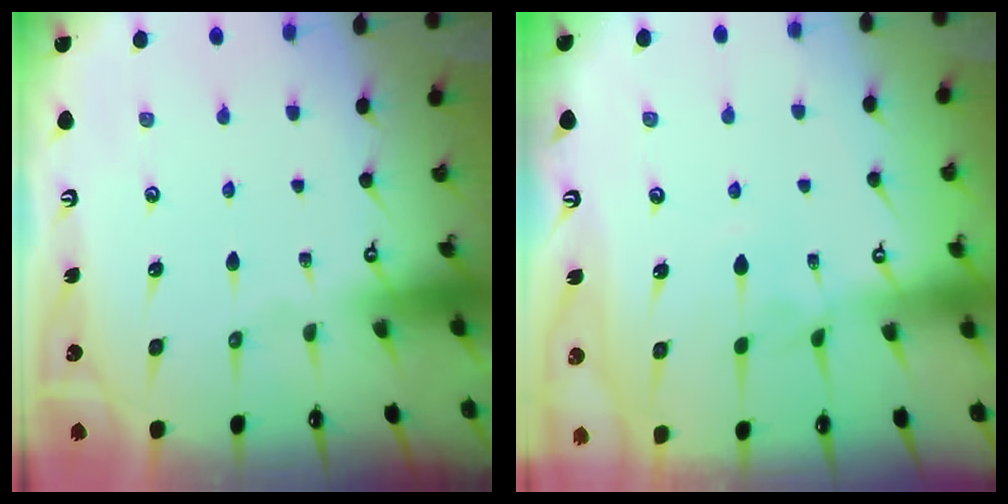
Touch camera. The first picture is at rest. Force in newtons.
{"total": 3.4, "press": 3.3, "slide": 0.4}